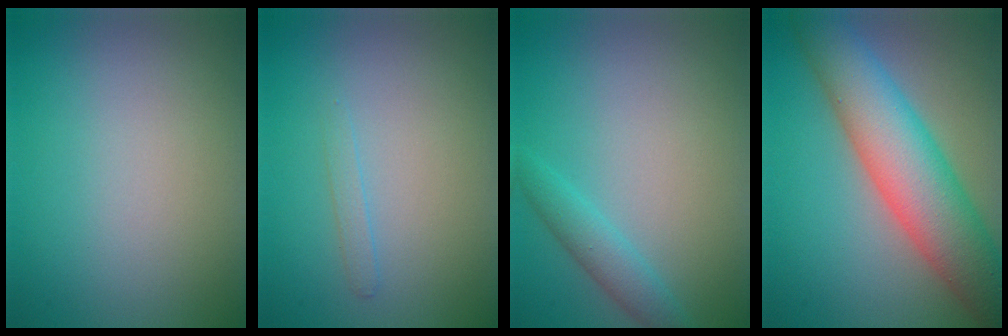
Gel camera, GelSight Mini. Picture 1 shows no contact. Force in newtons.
{"total": 0.8, "press": 0.8, "slide": 0.0}
{"total": 2.2, "press": 2.2, "slide": 0.1}
{"total": 9.6, "press": 9.6, "slide": 0.3}